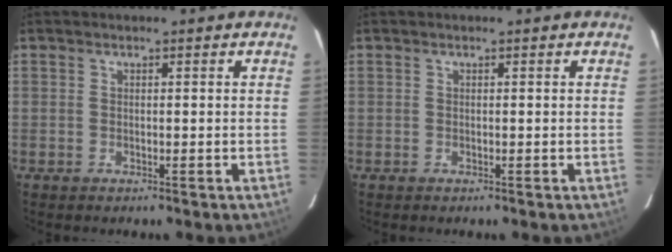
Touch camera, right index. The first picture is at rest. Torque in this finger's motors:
{"motor_torque": [0.00, 0.00, 0.00, 0.00]}